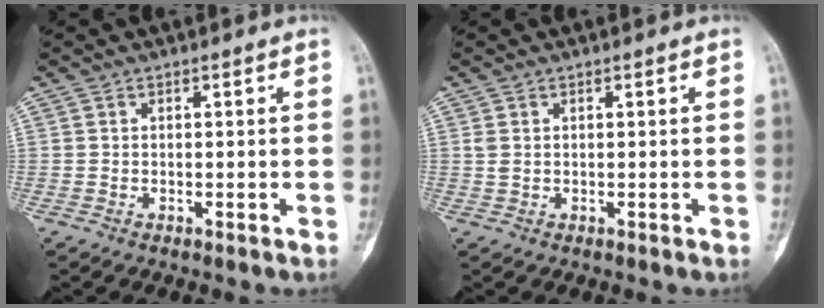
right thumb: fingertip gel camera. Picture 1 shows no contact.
{"total": 1.1, "force": [0.3, 0.7, 0.8], "torque": [-0.022, 0.008, 0.013]}